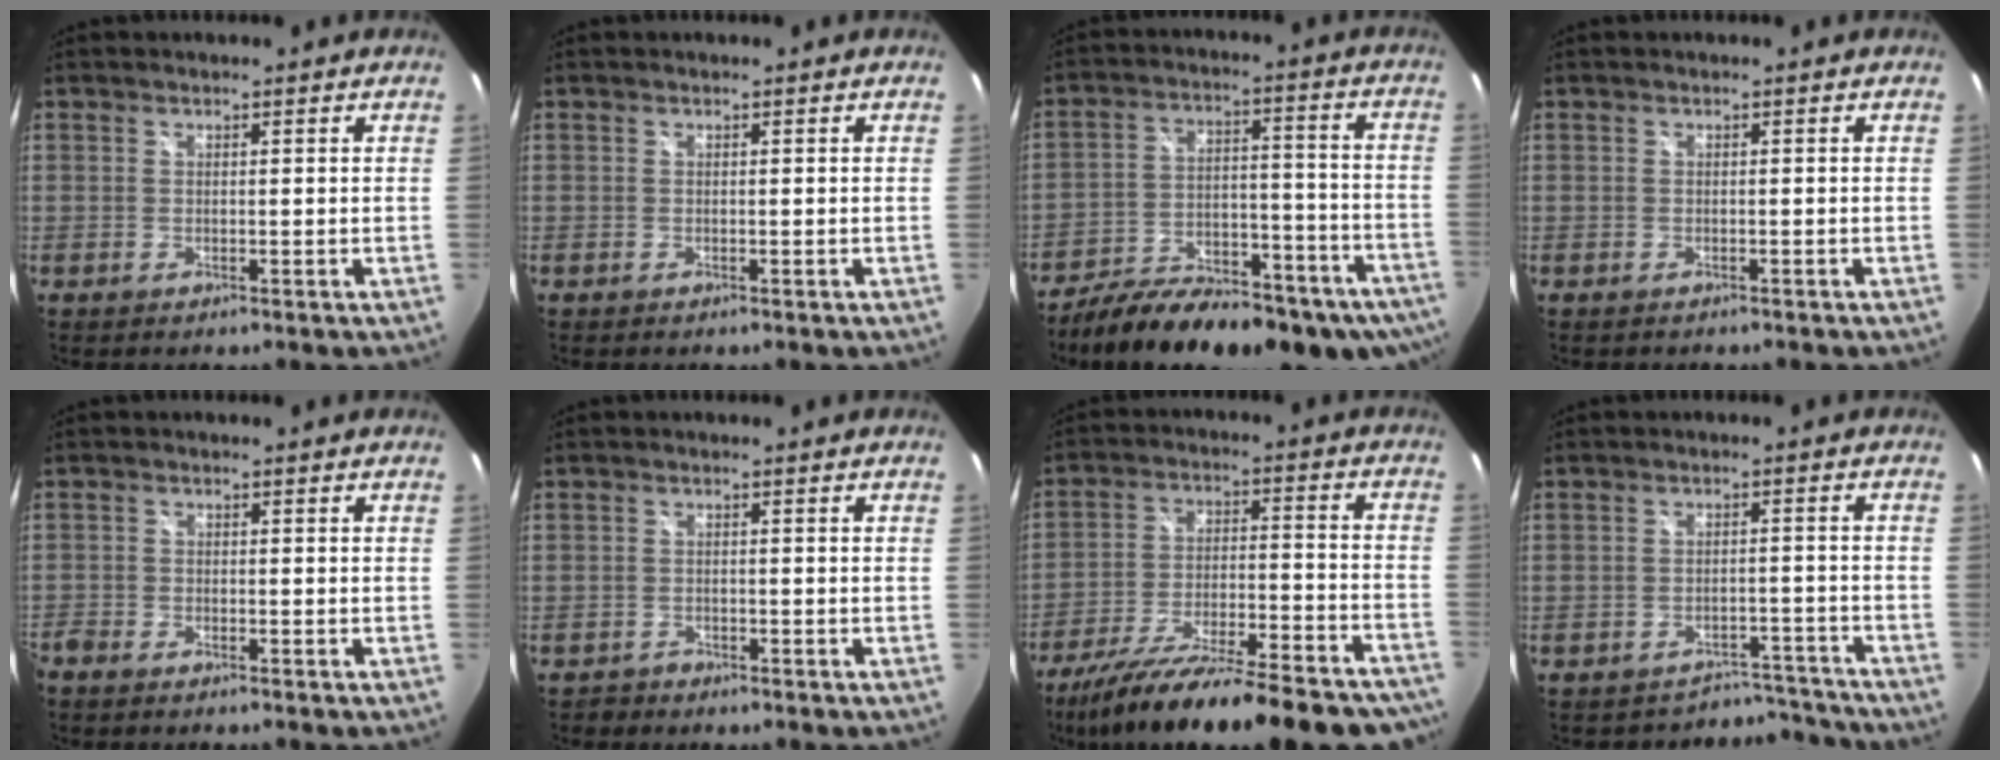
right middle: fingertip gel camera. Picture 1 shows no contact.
{"total": 0.0}
{"total": 25.8, "force": [-18.4, 10.0, 15.0], "torque": [-0.249, -0.028, -0.245]}
{"total": 0.6, "force": [-0.6, 0.2, 0.2], "torque": [-0.005, 0.000, -0.007]}
{"total": 2.8, "force": [-2.6, 0.8, 0.7], "torque": [-0.028, -0.011, -0.052]}
{"total": 1.5, "force": [-1.3, 0.8, -0.2], "torque": [-0.002, 0.002, -0.023]}
{"total": 29.6, "force": [-24.8, 6.0, 15.0], "torque": [-0.245, -0.052, -0.348]}
{"total": 6.1, "force": [-5.7, 1.5, -1.4], "torque": [0.031, 0.029, -0.077]}